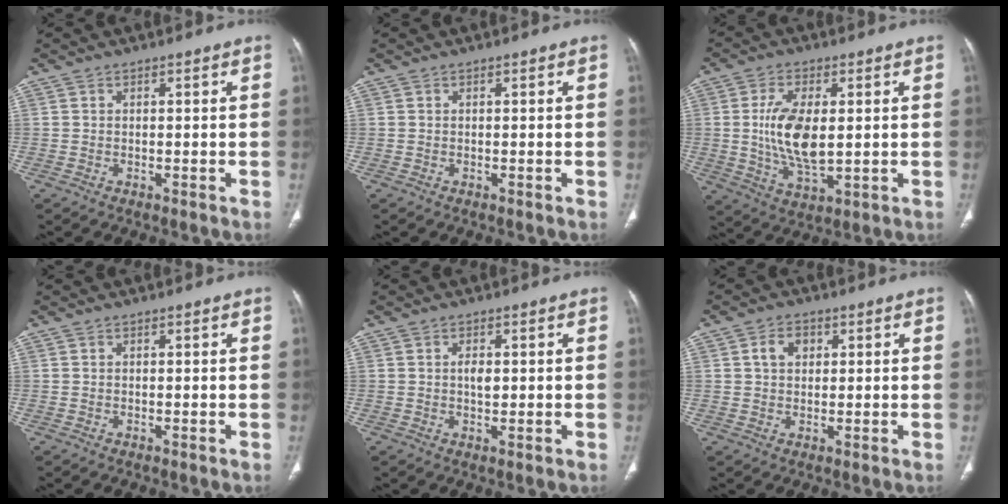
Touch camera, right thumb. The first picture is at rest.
{"total": 0.0}
{"total": 11.6, "force": [0.8, 5.6, 10.2], "torque": [-0.196, -0.016, 0.022]}
{"total": 0.0}
{"total": 2.4, "force": [0.3, 1.2, 2.0], "torque": [-0.033, -0.001, 0.005]}
{"total": 4.0, "force": [1.2, 3.0, 2.3], "torque": [-0.031, 0.003, 0.020]}